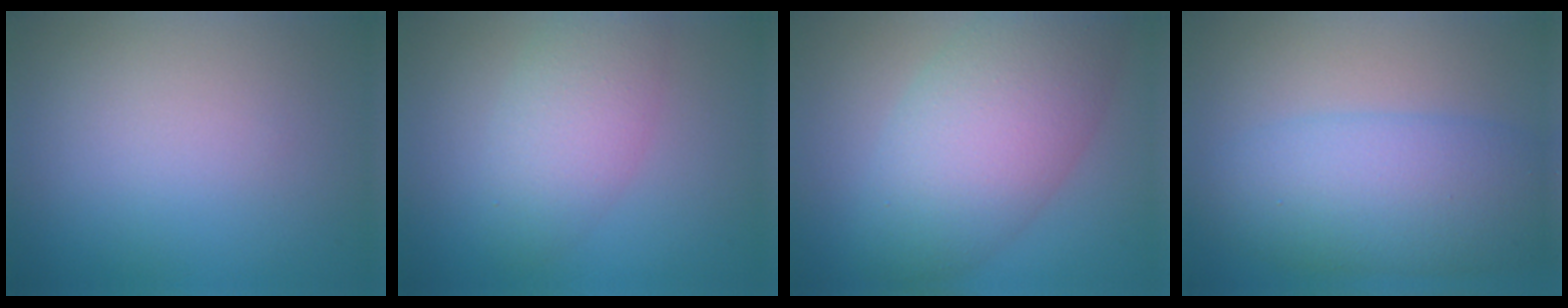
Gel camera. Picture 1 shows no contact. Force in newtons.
{"total": 3.9, "press": 3.9, "slide": 0.1}
{"total": 8.1, "press": 8.0, "slide": 0.4}
{"total": 7.7, "press": 7.7, "slide": 0.3}